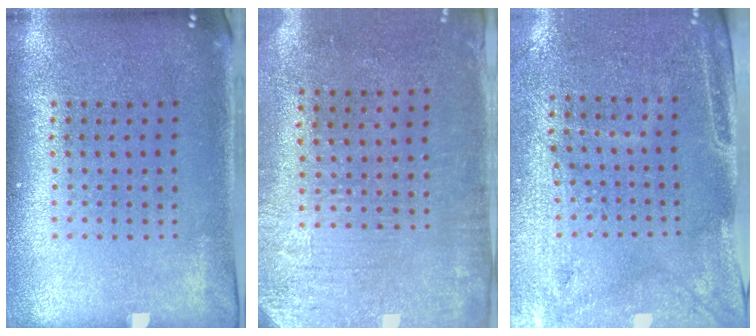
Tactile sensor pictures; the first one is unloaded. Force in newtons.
{"total": 3.2, "press": 2.5, "slide": 1.9}
{"total": 3.0, "press": 2.6, "slide": 1.5}